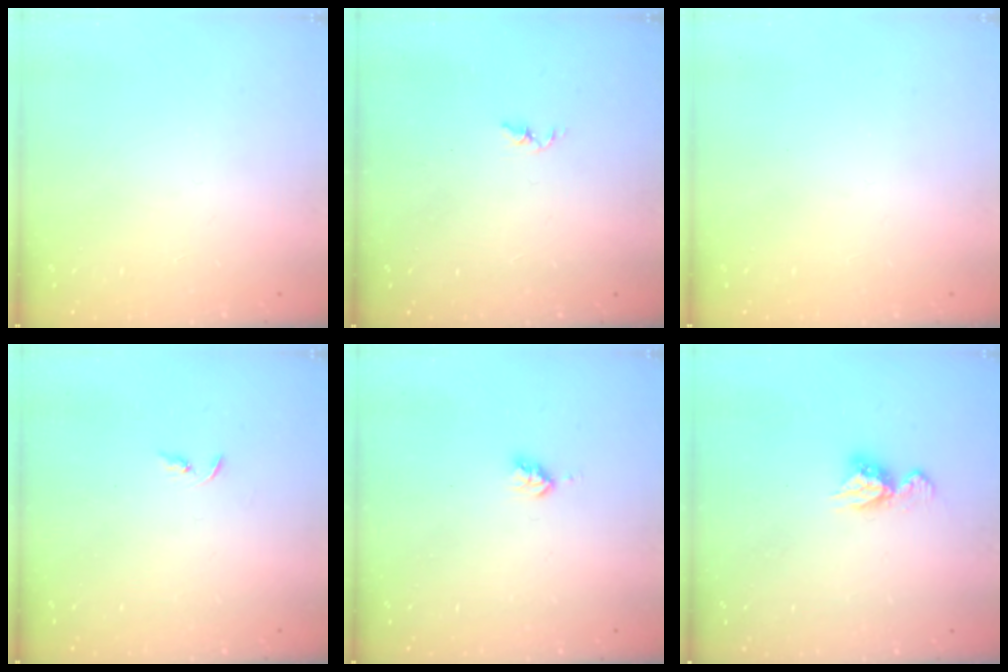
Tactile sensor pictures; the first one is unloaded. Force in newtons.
{"total": 1.8, "press": 1.7, "slide": 0.3}
{"total": 0.0}
{"total": 2.2, "press": 2.2, "slide": 0.2}
{"total": 3.7, "press": 3.7, "slide": 0.5}
{"total": 7.8, "press": 7.8, "slide": 0.6}